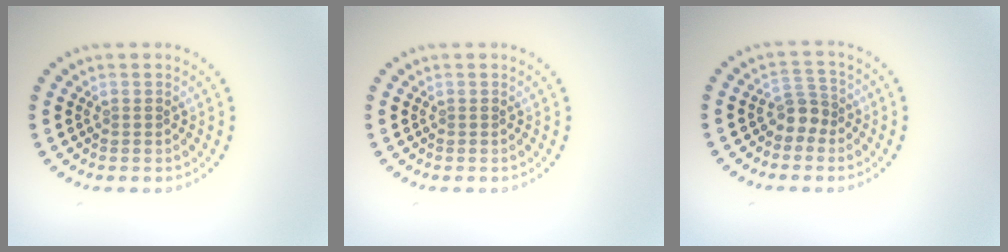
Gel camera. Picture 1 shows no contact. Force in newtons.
{"total": 0.0}
{"total": 2.2, "press": 1.7, "slide": 1.4}